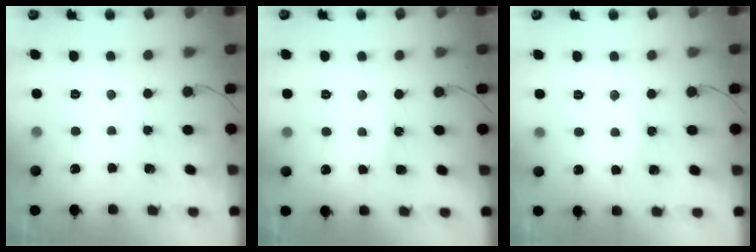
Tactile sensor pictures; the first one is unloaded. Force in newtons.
{"total": 6.0, "press": 6.0, "slide": 0.7}
{"total": 5.5, "press": 5.4, "slide": 0.6}